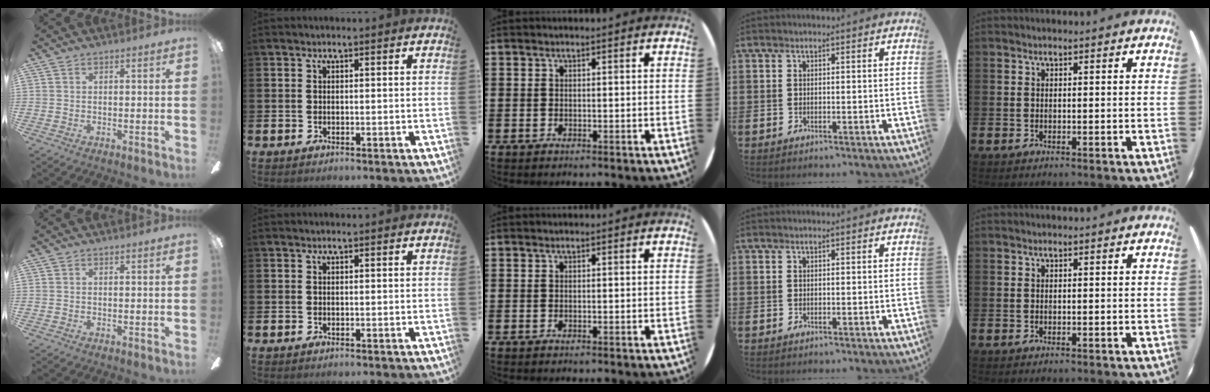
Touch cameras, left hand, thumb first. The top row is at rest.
{}